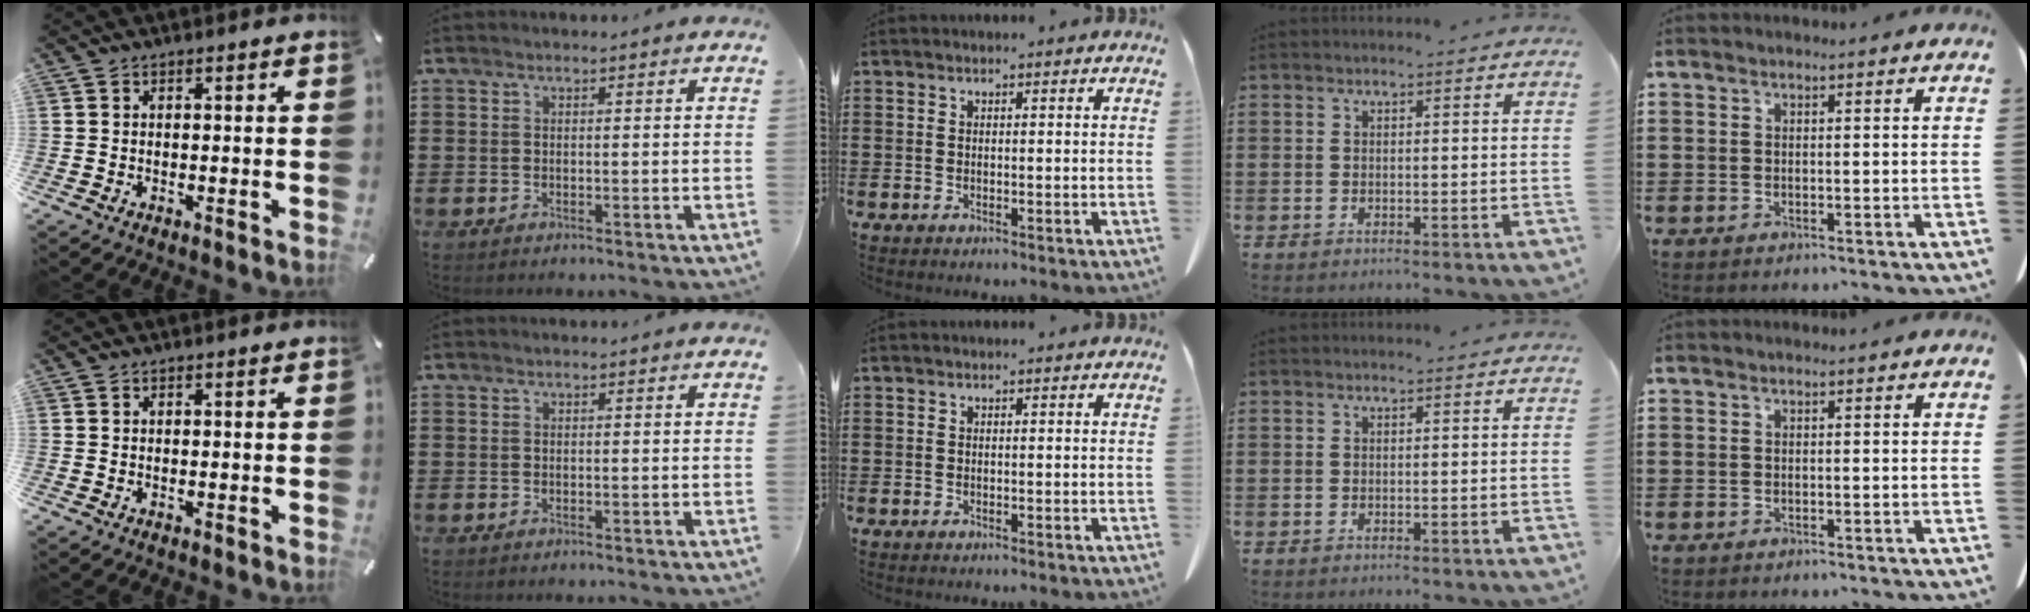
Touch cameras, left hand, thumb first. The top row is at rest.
{}